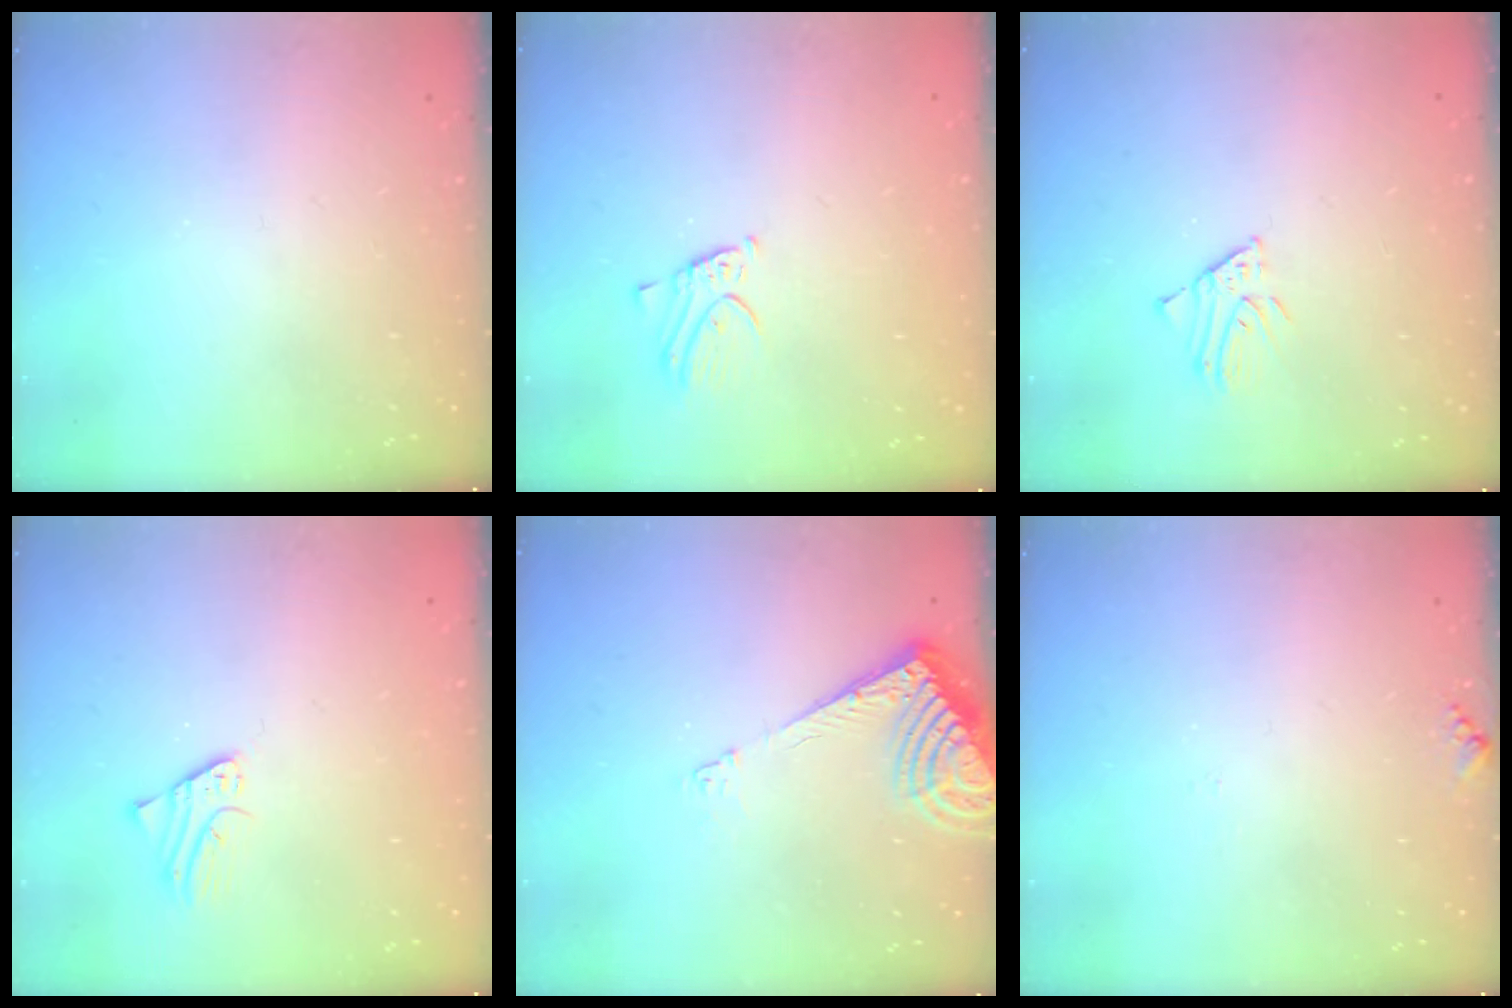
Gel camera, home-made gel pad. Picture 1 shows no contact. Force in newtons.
{"total": 2.8, "press": 2.8, "slide": 0.1}
{"total": 2.4, "press": 2.4, "slide": 0.2}
{"total": 1.9, "press": 1.9, "slide": 0.1}
{"total": 9.2, "press": 9.2, "slide": 0.7}
{"total": 5.4, "press": 5.3, "slide": 0.6}